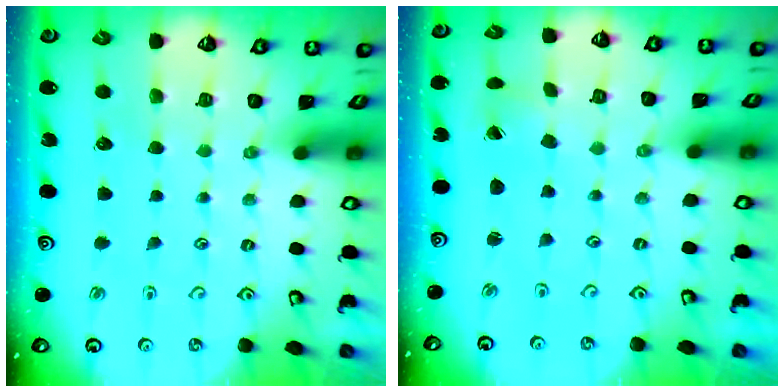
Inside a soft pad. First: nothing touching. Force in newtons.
{"total": 1.2, "press": 1.2, "slide": 0.1}